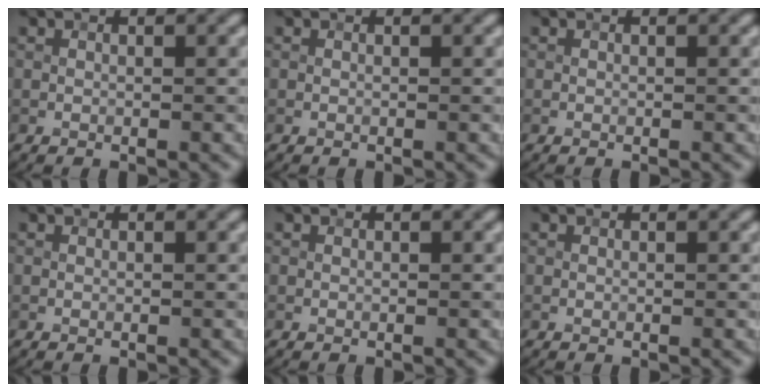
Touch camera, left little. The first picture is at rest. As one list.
[{"total": 0.0}, {"total": 0.0}, {"total": 0.0}, {"total": 0.0}, {"total": 0.0}]